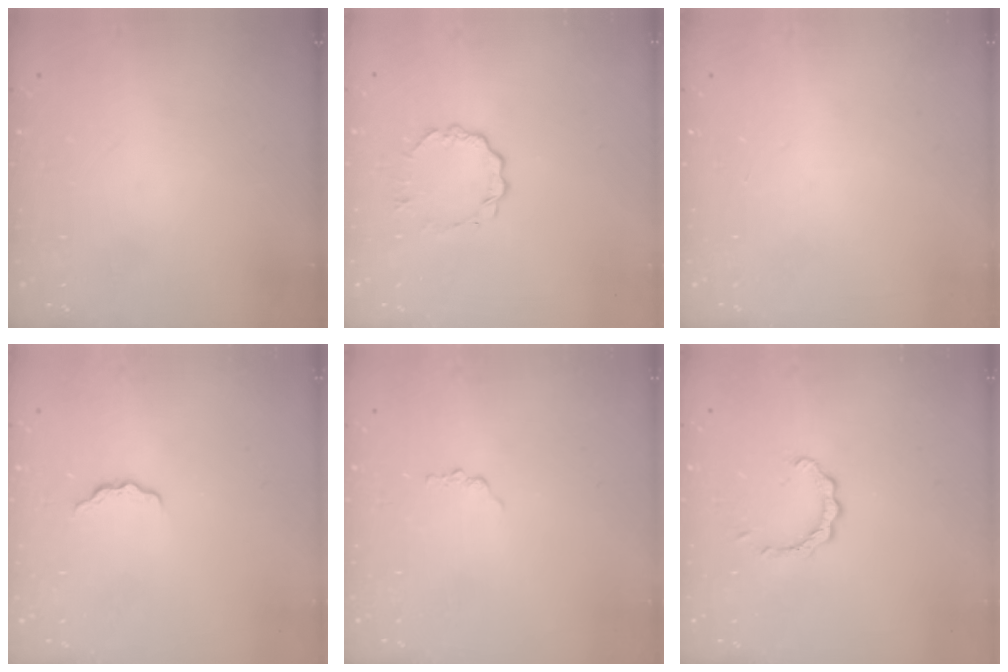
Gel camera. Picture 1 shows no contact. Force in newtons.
{"total": 5.1, "press": 5.0, "slide": 0.5}
{"total": 0.0}
{"total": 3.2, "press": 3.2, "slide": 0.5}
{"total": 0.8, "press": 0.8, "slide": 0.1}
{"total": 2.7, "press": 2.7, "slide": 0.3}